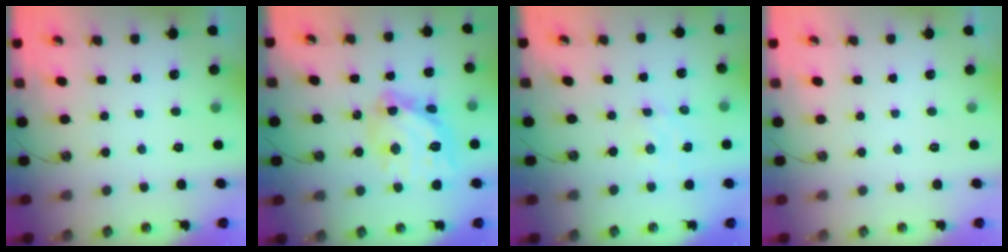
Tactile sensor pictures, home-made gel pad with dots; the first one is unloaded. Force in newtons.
{"total": 16.7, "press": 16.6, "slide": 1.3}
{"total": 2.6, "press": 2.6, "slide": 0.6}
{"total": 0.0}